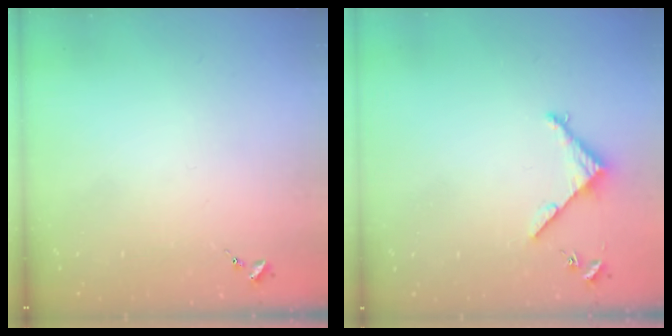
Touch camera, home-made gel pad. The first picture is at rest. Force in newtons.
{"total": 3.6, "press": 3.6, "slide": 0.3}